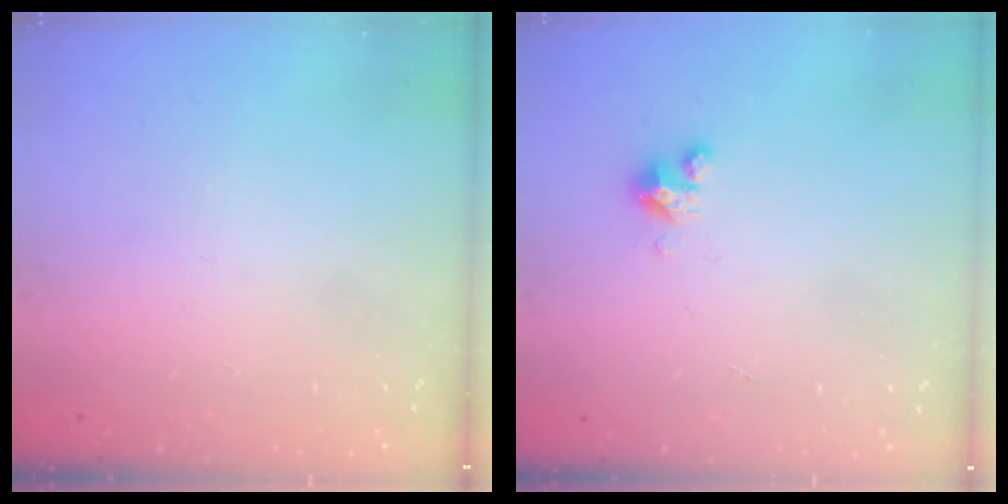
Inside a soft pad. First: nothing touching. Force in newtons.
{"total": 2.5, "press": 2.5, "slide": 0.2}